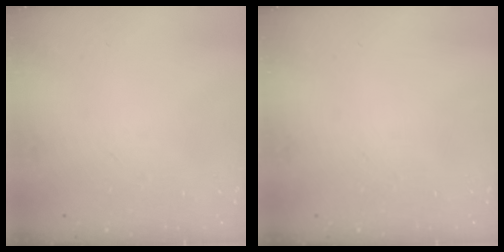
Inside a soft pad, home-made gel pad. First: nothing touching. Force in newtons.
{"total": 0.0}